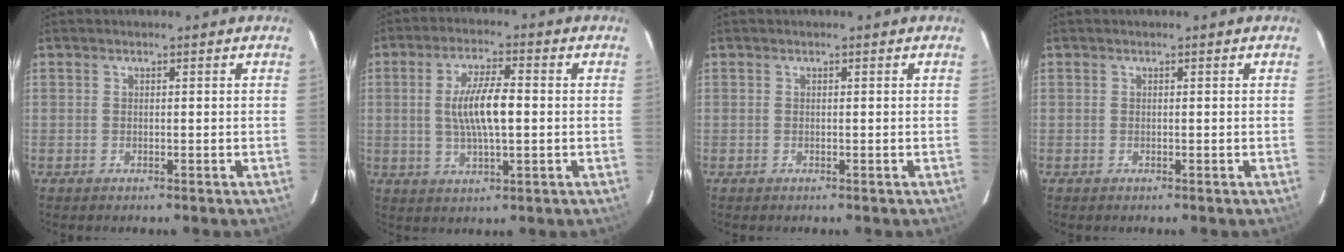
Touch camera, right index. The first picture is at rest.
{"total": 8.8, "force": [0.2, 2.4, 8.4], "torque": [-0.159, 0.002, 0.007]}
{"total": 0.0}
{"total": 0.0}